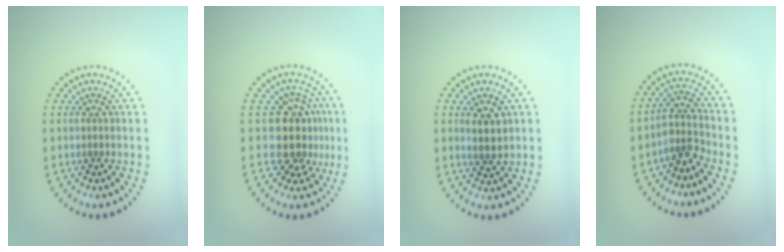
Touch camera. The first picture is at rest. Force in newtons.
{"total": 4.1, "press": 3.2, "slide": 2.5}
{"total": 2.2, "press": 2.1, "slide": 0.8}
{"total": 2.7, "press": 2.0, "slide": 1.8}